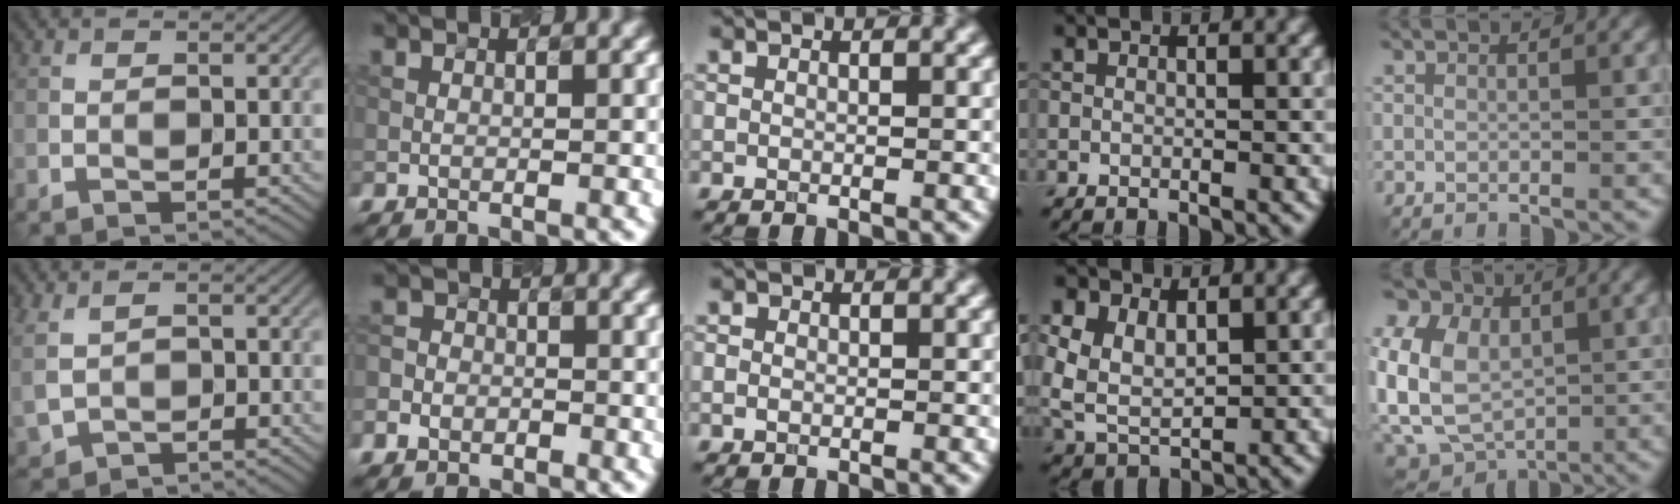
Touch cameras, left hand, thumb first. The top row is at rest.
{"thumb": {"total": 3.4, "force": [0.0, 2.3, 2.4], "torque": [-0.068, -0.010, 0.005]}, "index": {"total": 2.5, "force": [-1.3, 2.0, 0.7], "torque": [0.003, 0.002, -0.031]}, "middle": {"total": 0.9, "force": [0.0, 0.8, 0.4], "torque": [-0.007, -0.001, -0.002]}, "ring": {"total": 5.7, "force": [1.2, 4.0, 3.9], "torque": [-0.097, -0.003, 0.029]}, "little": {"total": 14.3, "force": [2.5, 11.2, 8.5], "torque": [-0.215, 0.022, 0.030]}}